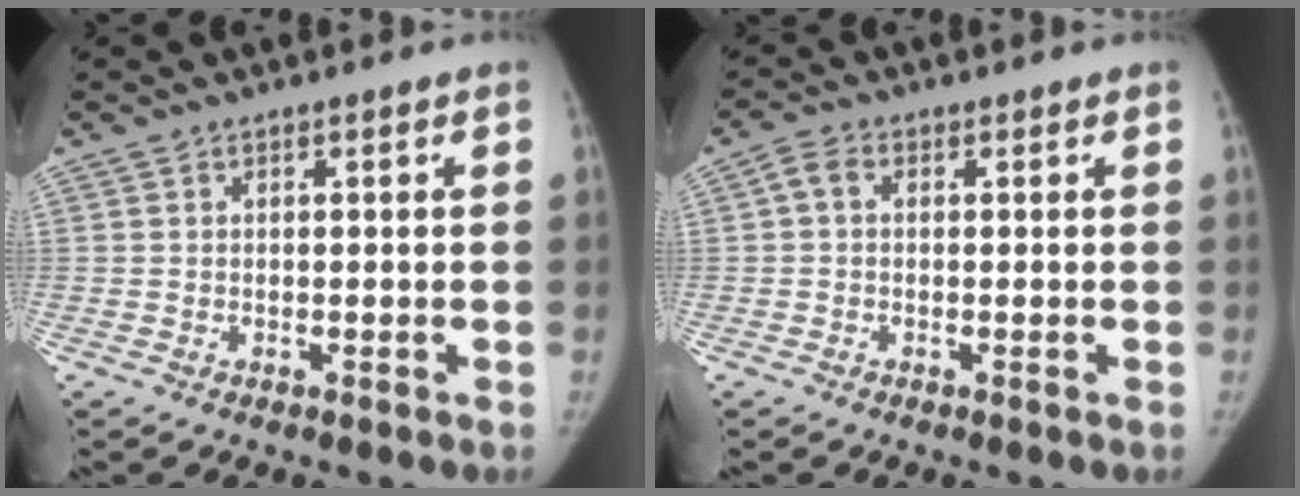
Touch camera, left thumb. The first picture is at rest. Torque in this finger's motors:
{"motor_torque": [-0.17, -0.24, 0.66, 0.13, 0.09]}